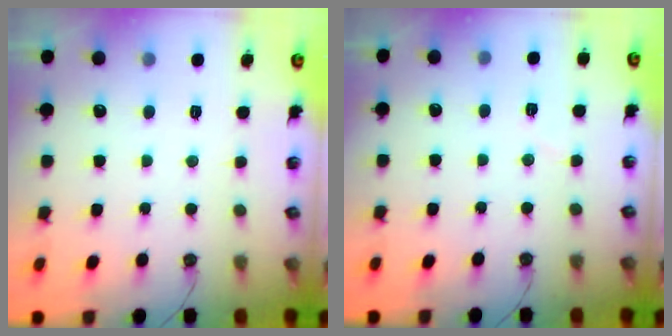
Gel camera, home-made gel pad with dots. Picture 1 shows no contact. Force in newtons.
{"total": 3.7, "press": 2.6, "slide": 2.6}